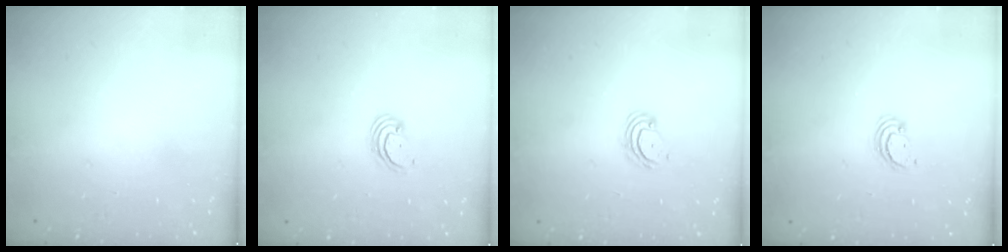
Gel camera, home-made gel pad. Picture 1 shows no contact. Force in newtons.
{"total": 2.6, "press": 2.6, "slide": 0.3}
{"total": 5.0, "press": 4.9, "slide": 0.4}
{"total": 2.6, "press": 2.6, "slide": 0.3}